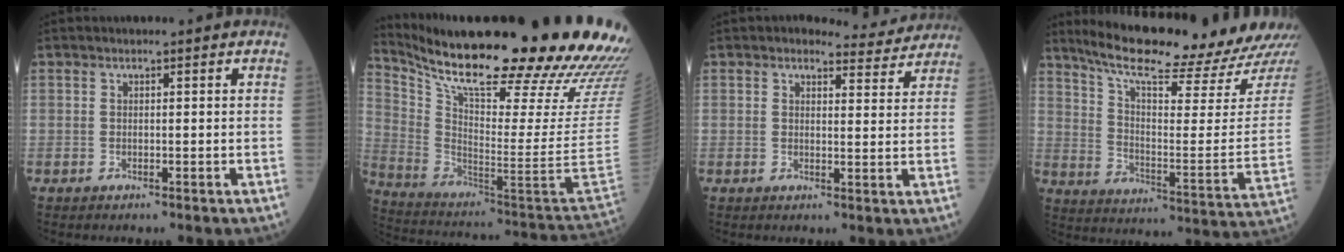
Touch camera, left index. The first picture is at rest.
{"total": 35.1, "force": [28.6, 1.0, 20.4], "torque": [-0.315, -0.092, 0.408]}
{"total": 4.7, "force": [4.6, 1.2, -0.1], "torque": [0.001, -0.001, 0.043]}
{"total": 21.9, "force": [19.8, 0.6, 9.2], "torque": [-0.149, -0.061, 0.279]}